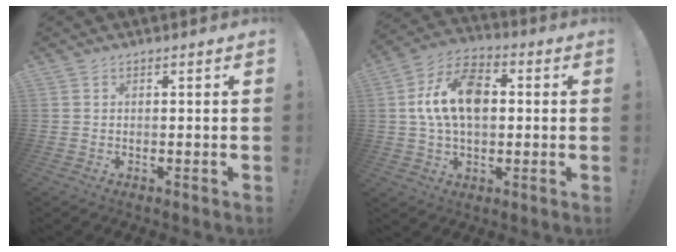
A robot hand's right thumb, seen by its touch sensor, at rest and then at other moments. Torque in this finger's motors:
{"motor_torque": [2.12, 2.14, 0.36, -0.11, 0.12]}